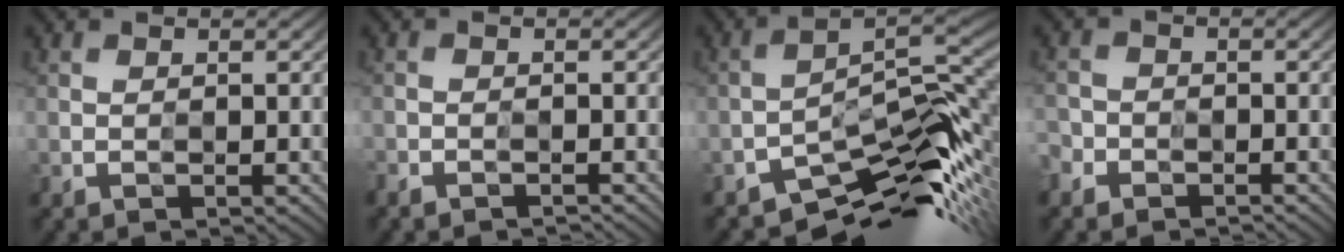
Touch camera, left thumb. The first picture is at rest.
{"total": 1.6, "force": [-1.5, -0.2, -0.4], "torque": [0.003, -0.002, -0.032]}
{"total": 10.7, "force": [-7.8, 2.9, 6.7], "torque": [-0.088, 0.000, -0.138]}
{"total": 2.4, "force": [-2.0, 1.2, -0.4], "torque": [0.000, -0.003, -0.050]}